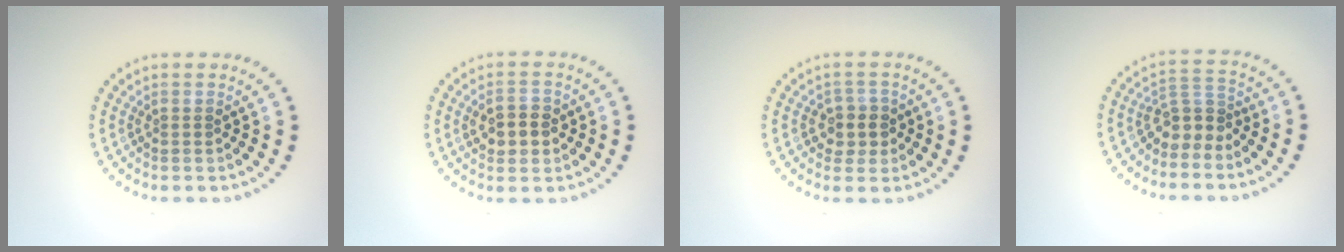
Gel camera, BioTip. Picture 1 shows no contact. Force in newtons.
{"total": 2.9, "press": 2.9, "slide": 0.2}
{"total": 2.3, "press": 2.2, "slide": 0.9}
{"total": 2.8, "press": 2.0, "slide": 2.0}